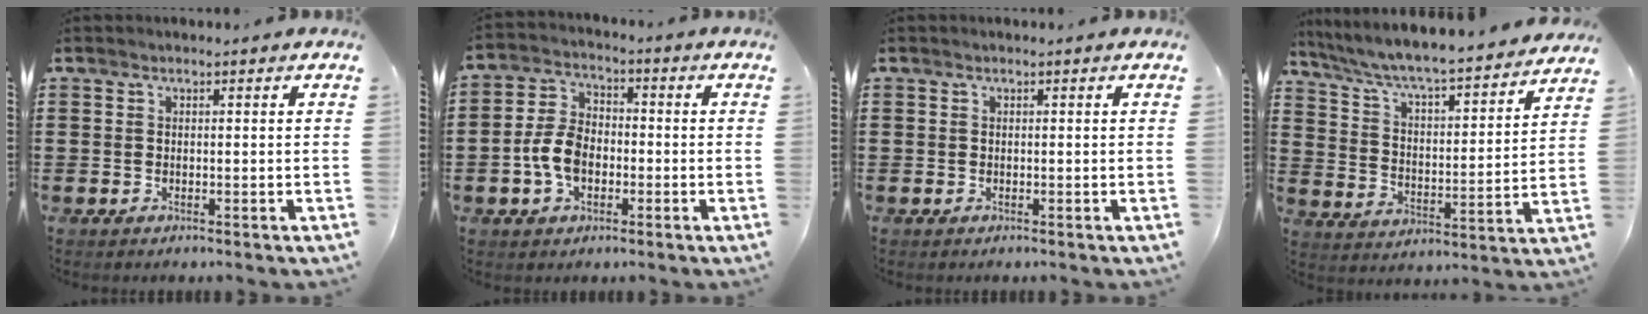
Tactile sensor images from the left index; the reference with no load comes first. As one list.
[{"total": 6.9, "force": [-1.9, 4.5, 4.9], "torque": [-0.128, 0.001, -0.044]}, {"total": 0.0}, {"total": 5.6, "force": [5.1, 0.0, 2.4], "torque": [-0.068, -0.045, 0.078]}]